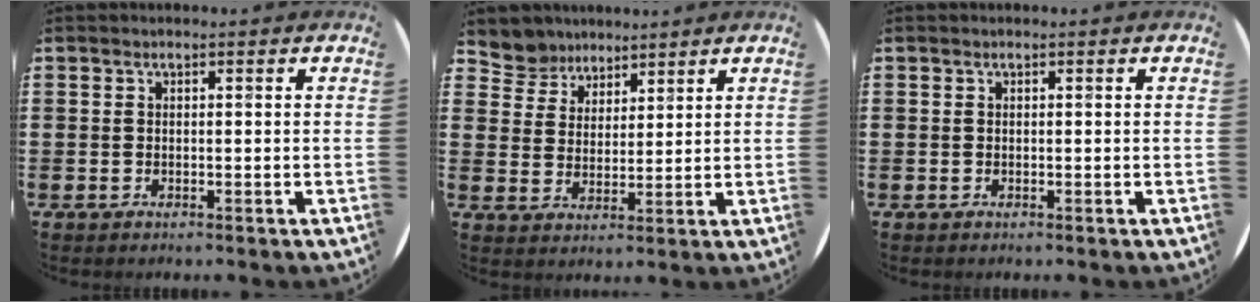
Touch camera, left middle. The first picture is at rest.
{"total": 5.2, "force": [4.7, 2.2, -0.5], "torque": [-0.013, -0.012, 0.089]}
{"total": 0.0}